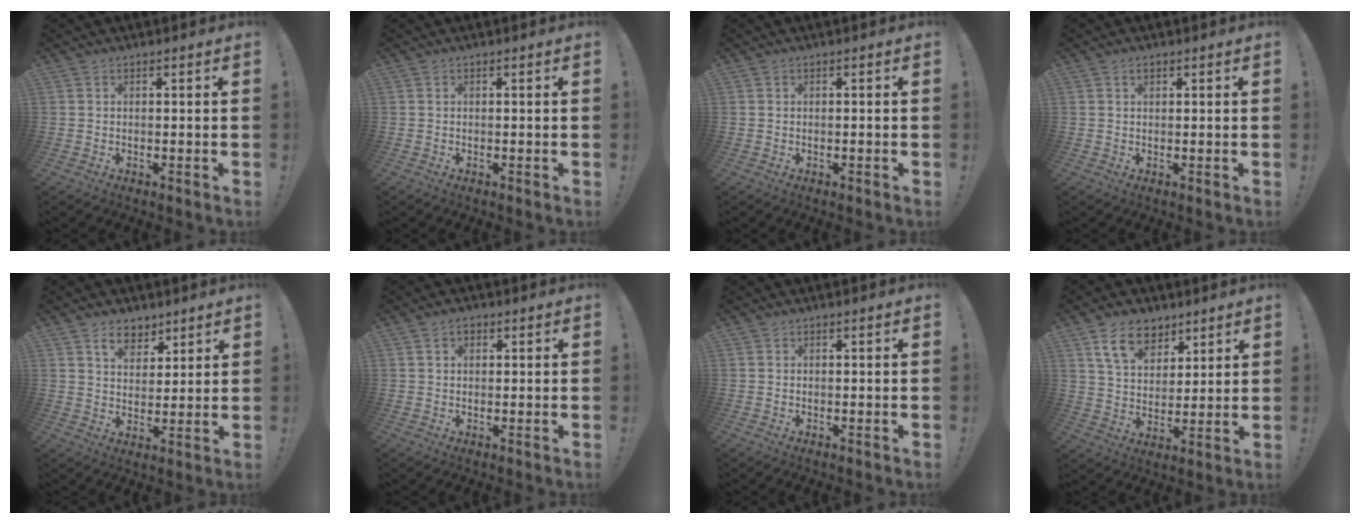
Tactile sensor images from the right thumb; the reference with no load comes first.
{"total": 0.0}
{"total": 0.7, "force": [-0.6, -0.2, 0.3], "torque": [-0.009, 0.000, -0.010]}
{"total": 0.9, "force": [0.6, 0.5, 0.6], "torque": [-0.011, 0.001, 0.011]}
{"total": 7.6, "force": [5.0, 5.1, 2.5], "torque": [-0.031, -0.027, 0.092]}
{"total": 1.9, "force": [0.8, 1.3, 1.1], "torque": [-0.017, 0.003, 0.014]}
{"total": 0.0}
{"total": 11.9, "force": [7.3, 7.8, 5.4], "torque": [-0.081, -0.033, 0.139]}